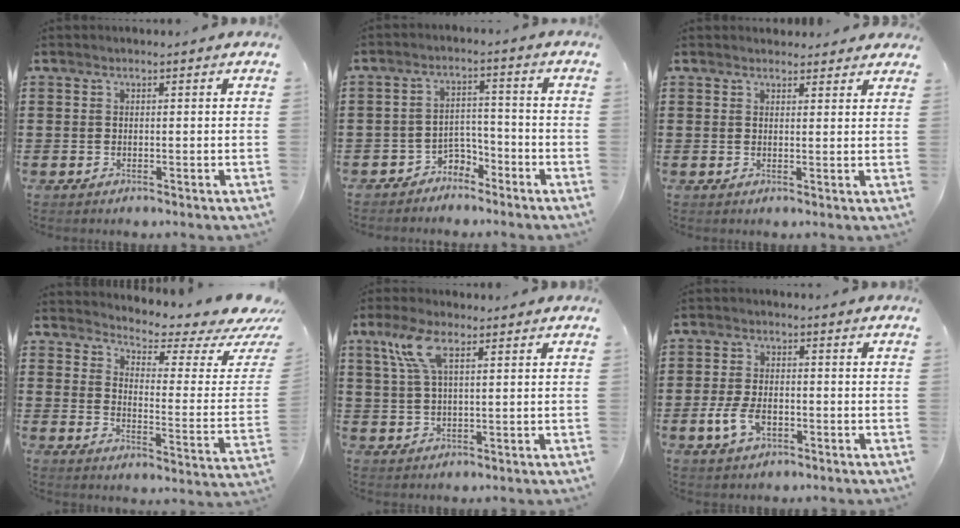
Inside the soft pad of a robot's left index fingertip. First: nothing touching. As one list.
[{"total": 4.0, "force": [-3.6, 1.6, 0.6], "torque": [-0.017, 0.010, -0.075]}, {"total": 2.0, "force": [1.9, 0.6, 0.2], "torque": [0.000, -0.001, 0.036]}, {"total": 4.3, "force": [3.6, 0.5, 2.2], "torque": [-0.050, -0.041, 0.053]}, {"total": 6.4, "force": [3.2, 2.0, 5.2], "torque": [-0.122, 0.006, 0.054]}, {"total": 5.3, "force": [-1.8, 3.0, 3.9], "torque": [-0.087, 0.001, -0.036]}]